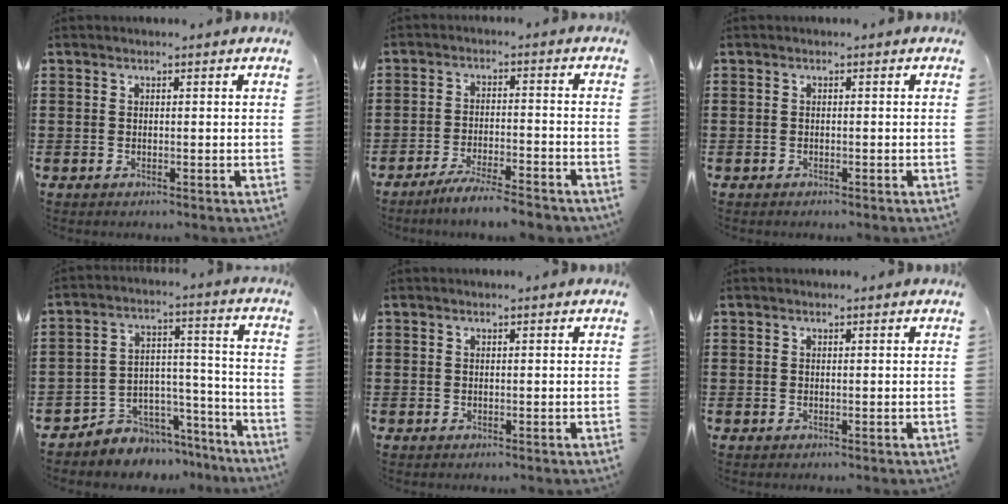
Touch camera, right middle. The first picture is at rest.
{"total": 5.0, "force": [-4.6, -0.1, 1.9], "torque": [-0.039, -0.006, -0.089]}
{"total": 0.6, "force": [-0.5, 0.2, 0.0], "torque": [-0.001, 0.000, -0.012]}
{"total": 5.3, "force": [-4.6, 2.6, -0.4], "torque": [0.000, 0.009, -0.090]}
{"total": 0.0}
{"total": 0.0}